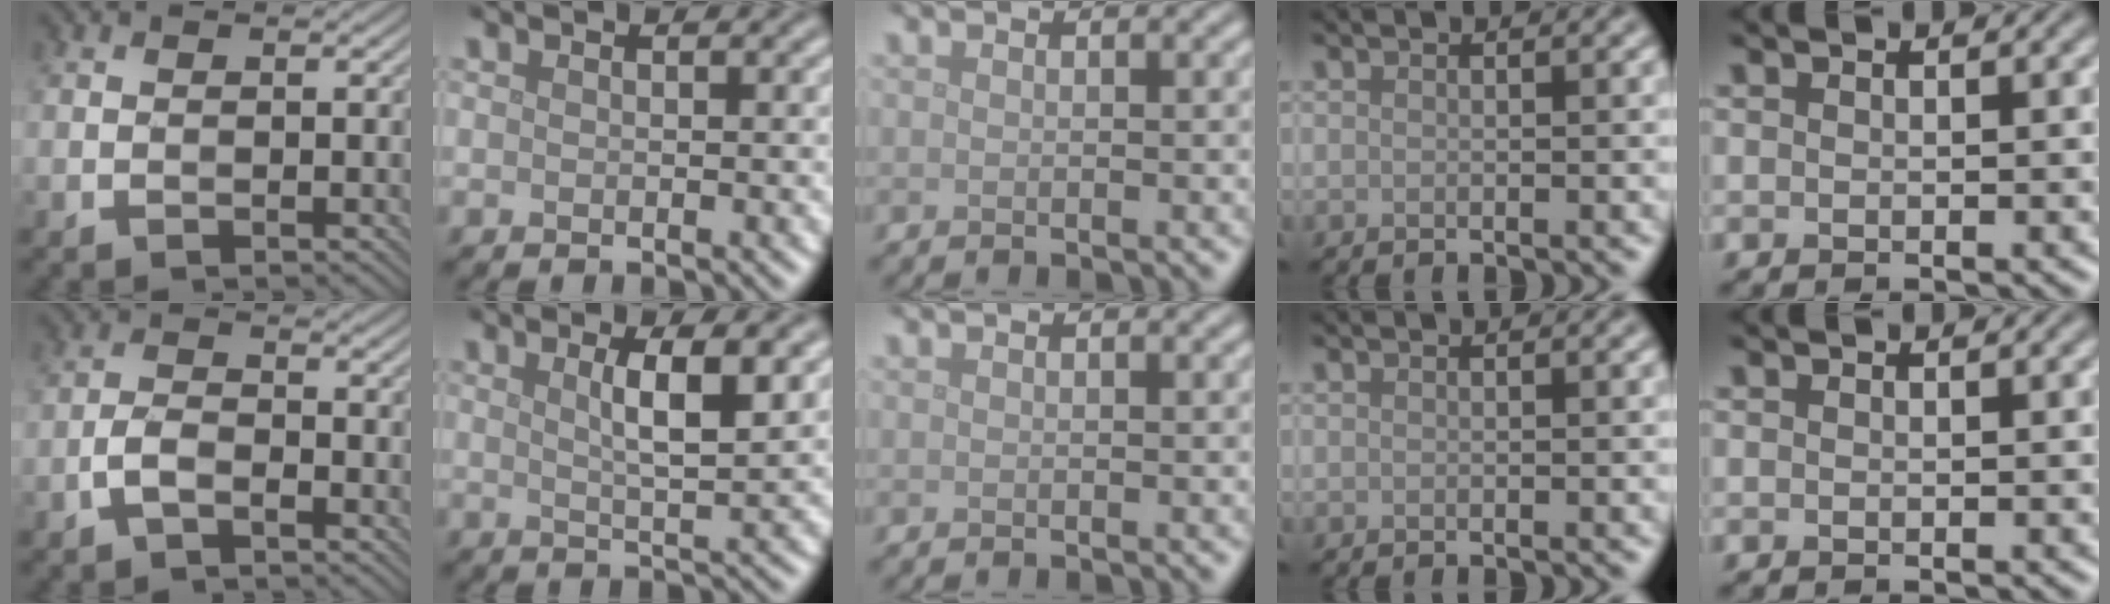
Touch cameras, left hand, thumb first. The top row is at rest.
{"thumb": {"total": 3.1, "force": [-1.8, 1.4, 2.1], "torque": [-0.045, 0.005, -0.043]}, "index": {"total": 4.2, "force": [1.4, 1.0, 3.8], "torque": [-0.054, 0.001, 0.022]}}